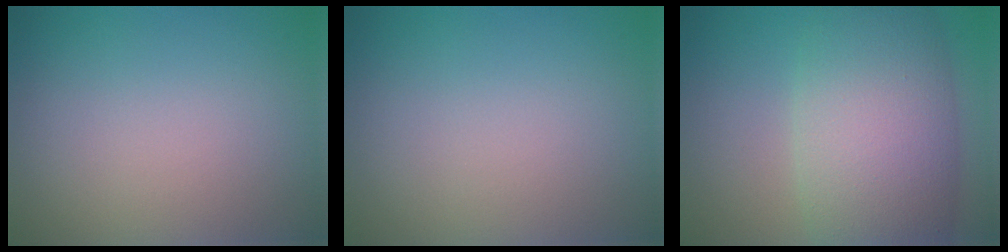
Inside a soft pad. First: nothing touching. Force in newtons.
{"total": 0.0}
{"total": 10.1, "press": 10.1, "slide": 0.4}